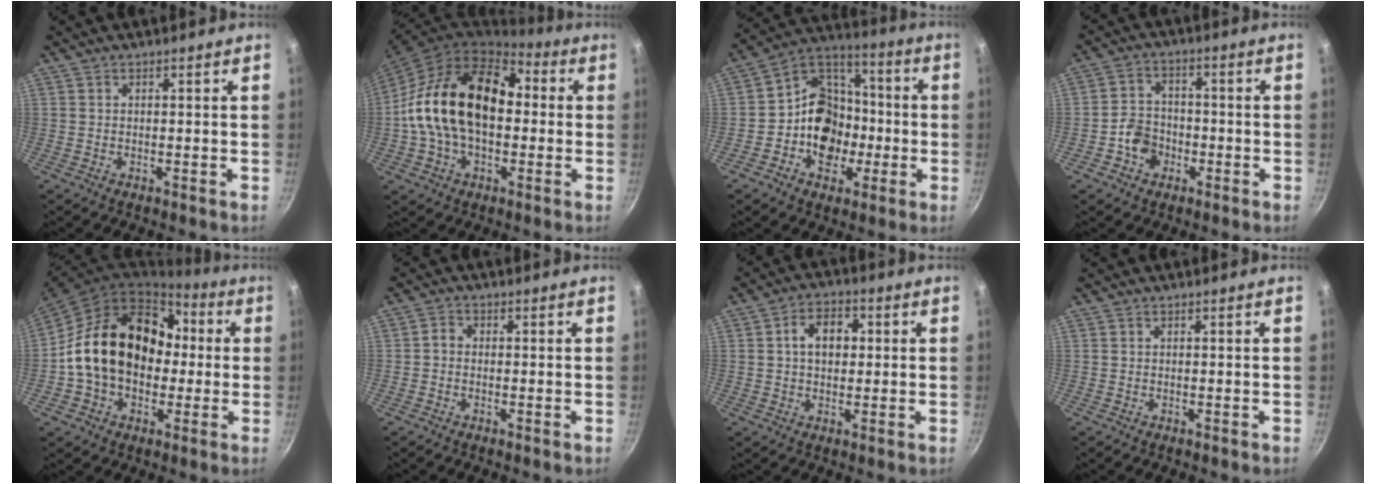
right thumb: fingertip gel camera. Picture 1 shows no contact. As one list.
[{"total": 21.2, "force": [0.5, 13.9, 16.1], "torque": [-0.254, 0.044, -0.005]}, {"total": 15.1, "force": [-3.0, 12.5, 7.9], "torque": [-0.084, 0.045, -0.064]}, {"total": 6.1, "force": [-2.5, 5.0, 2.4], "torque": [-0.019, 0.028, -0.048]}, {"total": 21.2, "force": [0.7, 16.0, 13.8], "torque": [-0.213, 0.056, 0.012]}, {"total": 1.6, "force": [-0.5, 1.3, 0.9], "torque": [-0.016, 0.010, -0.014]}, {"total": 6.9, "force": [1.0, 4.9, 4.8], "torque": [-0.051, 0.013, 0.008]}, {"total": 0.0}]